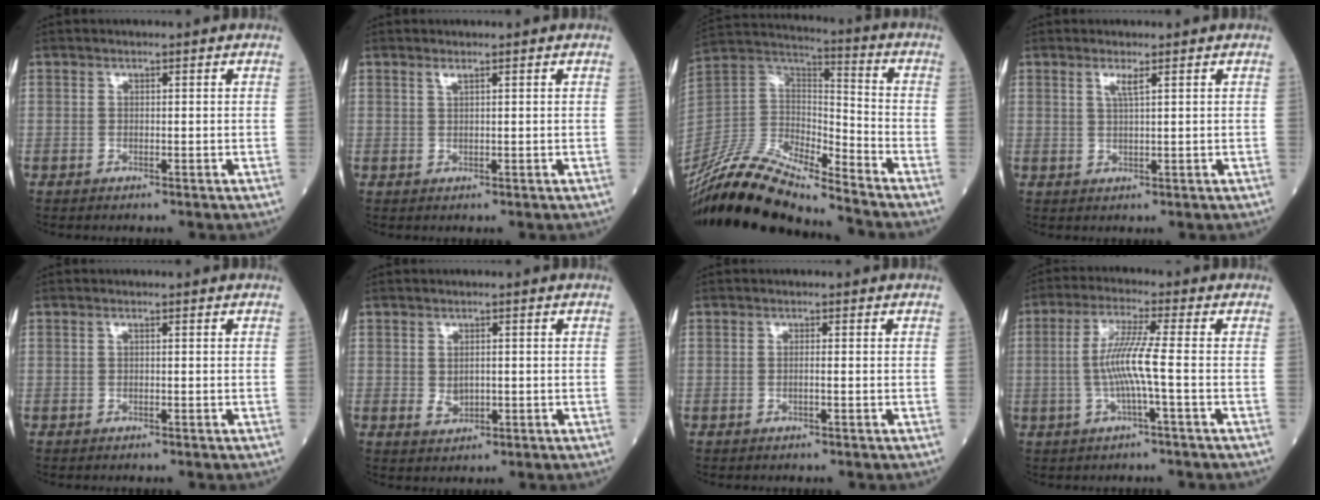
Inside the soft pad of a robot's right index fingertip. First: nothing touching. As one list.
[{"total": 1.0, "force": [0.7, 0.0, 0.7], "torque": [-0.016, 0.001, 0.014]}, {"total": 17.7, "force": [-16.0, 2.0, 7.2], "torque": [-0.149, 0.023, -0.307]}, {"total": 2.0, "force": [1.1, -0.2, 1.7], "torque": [-0.037, -0.001, 0.021]}, {"total": 0.0}, {"total": 1.9, "force": [-0.1, 1.4, 1.3], "torque": [-0.023, -0.002, 0.005]}, {"total": 0.5, "force": [-0.3, -0.1, 0.4], "torque": [-0.007, 0.003, -0.006]}, {"total": 6.8, "force": [-0.9, -0.7, 6.7], "torque": [-0.139, 0.007, -0.020]}]